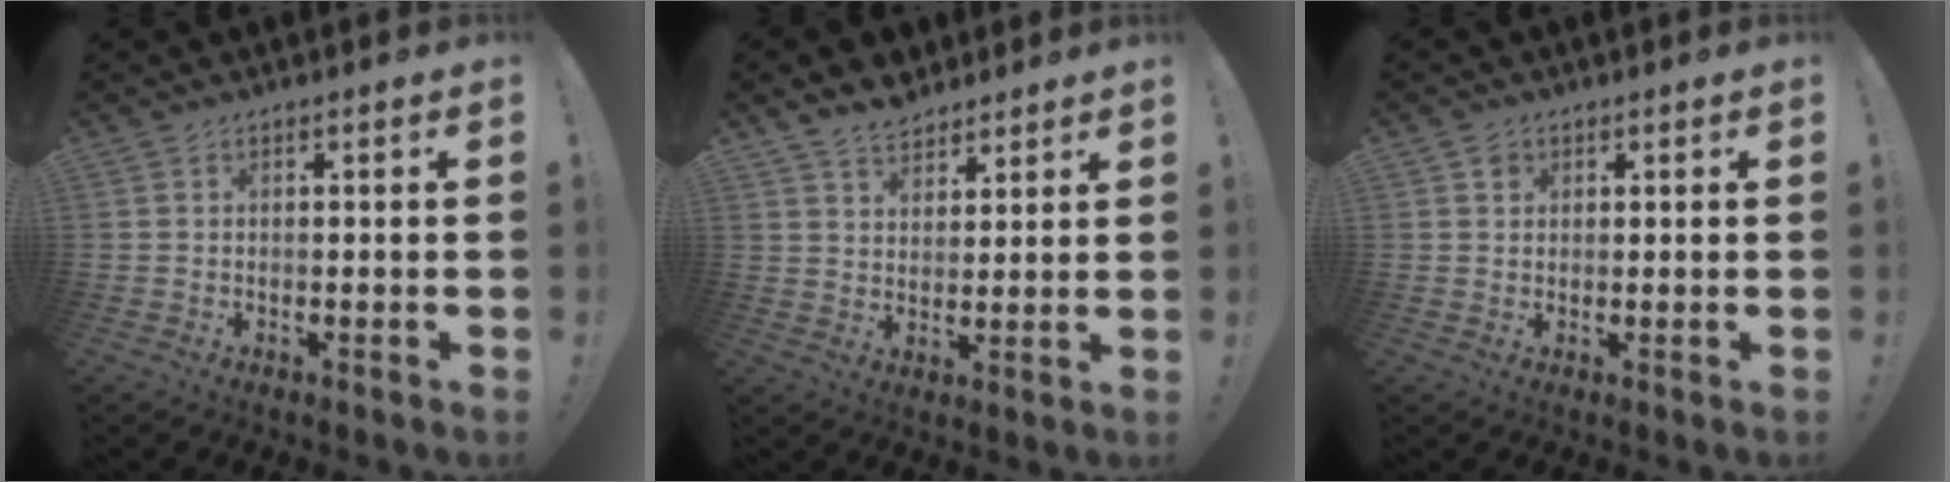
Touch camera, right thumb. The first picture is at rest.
{"total": 7.1, "force": [5.9, 3.6, 1.5], "torque": [-0.023, -0.040, 0.112]}
{"total": 2.1, "force": [1.0, 1.8, 0.4], "torque": [0.004, -0.004, 0.016]}